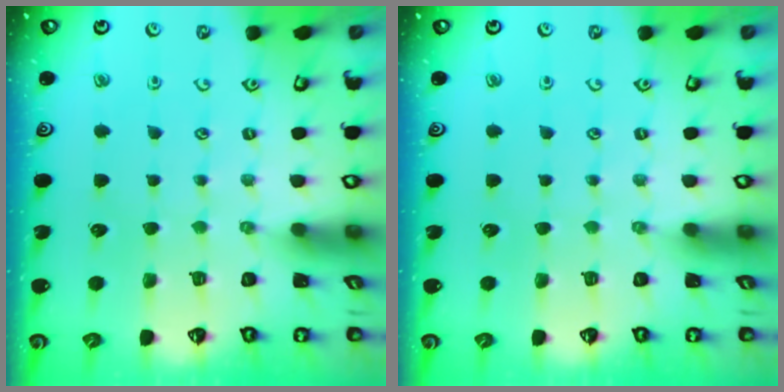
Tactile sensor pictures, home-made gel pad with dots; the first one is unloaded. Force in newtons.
{"total": 0.0}